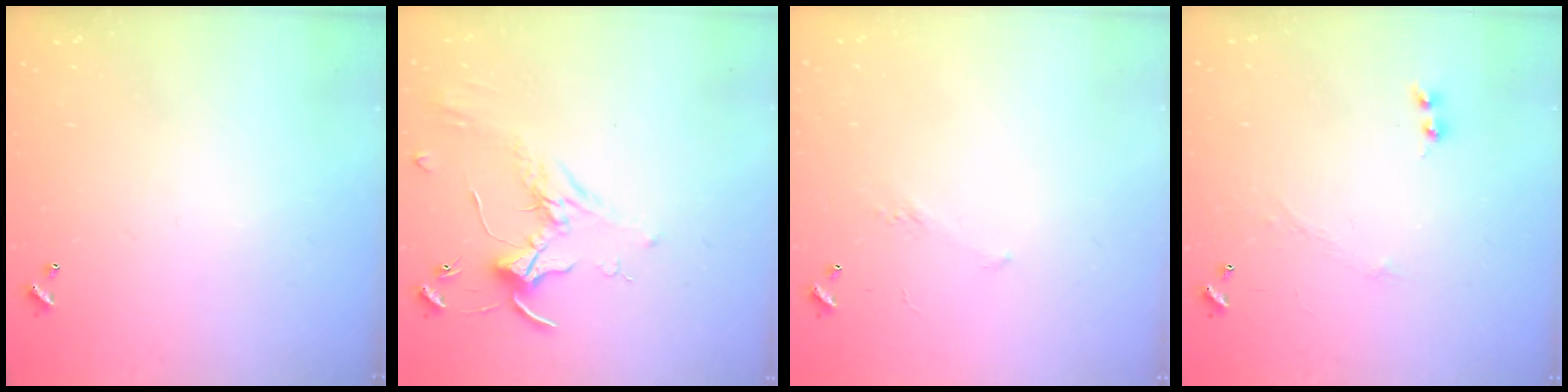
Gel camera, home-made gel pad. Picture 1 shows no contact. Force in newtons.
{"total": 1.7, "press": 1.6, "slide": 0.4}
{"total": 4.8, "press": 4.7, "slide": 0.9}
{"total": 0.0}